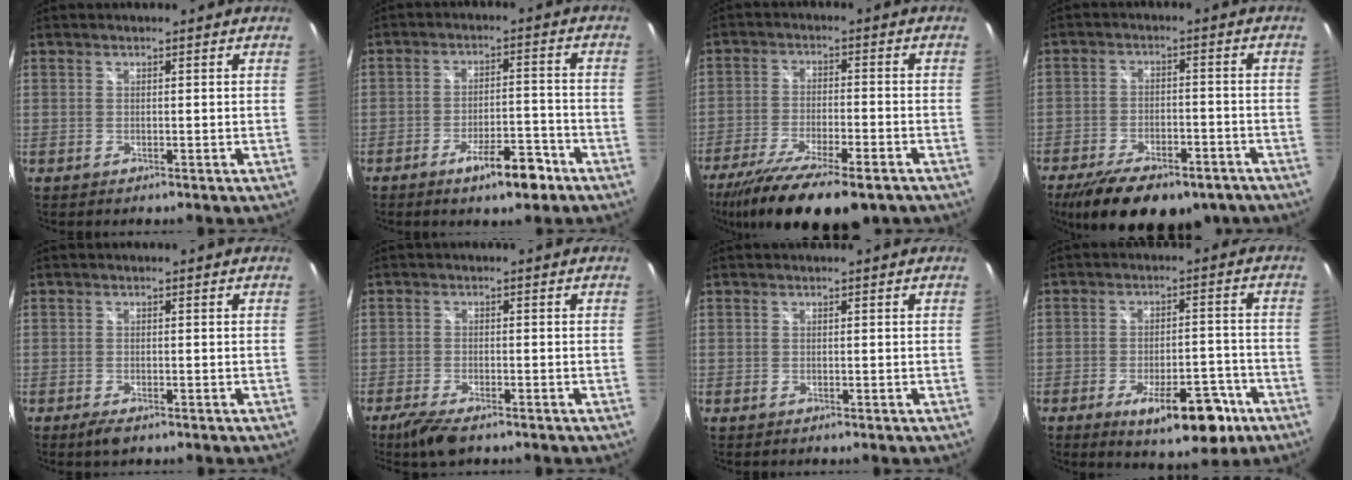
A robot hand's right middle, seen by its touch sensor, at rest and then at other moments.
{"total": 7.8, "force": [-5.1, 2.3, 5.5], "torque": [-0.095, 0.003, -0.072]}
{"total": 18.3, "force": [-13.6, 4.7, 11.3], "torque": [-0.224, -0.055, -0.219]}
{"total": 18.3, "force": [-12.9, 7.6, 10.6], "torque": [-0.214, -0.036, -0.185]}
{"total": 2.4, "force": [-1.5, 0.8, 1.7], "torque": [-0.035, -0.007, -0.026]}
{"total": 6.1, "force": [-4.5, 1.5, 3.8], "torque": [-0.095, -0.017, -0.082]}
{"total": 0.0}
{"total": 12.4, "force": [-7.0, 4.6, 9.1], "torque": [-0.142, -0.004, -0.091]}